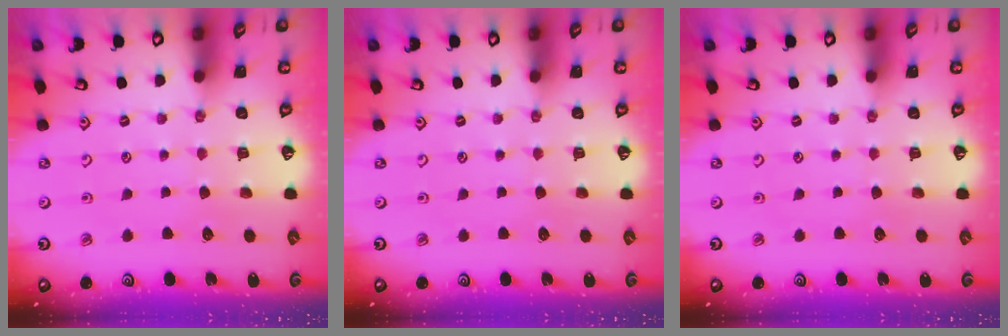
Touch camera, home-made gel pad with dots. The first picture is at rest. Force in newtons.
{"total": 0.0}
{"total": 0.0}